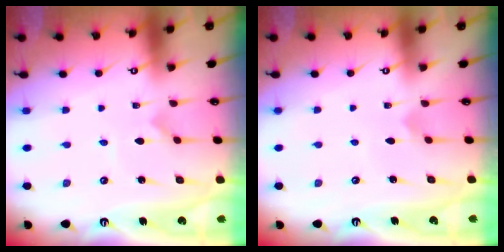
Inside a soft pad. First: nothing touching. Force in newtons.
{"total": 2.9, "press": 2.9, "slide": 0.2}